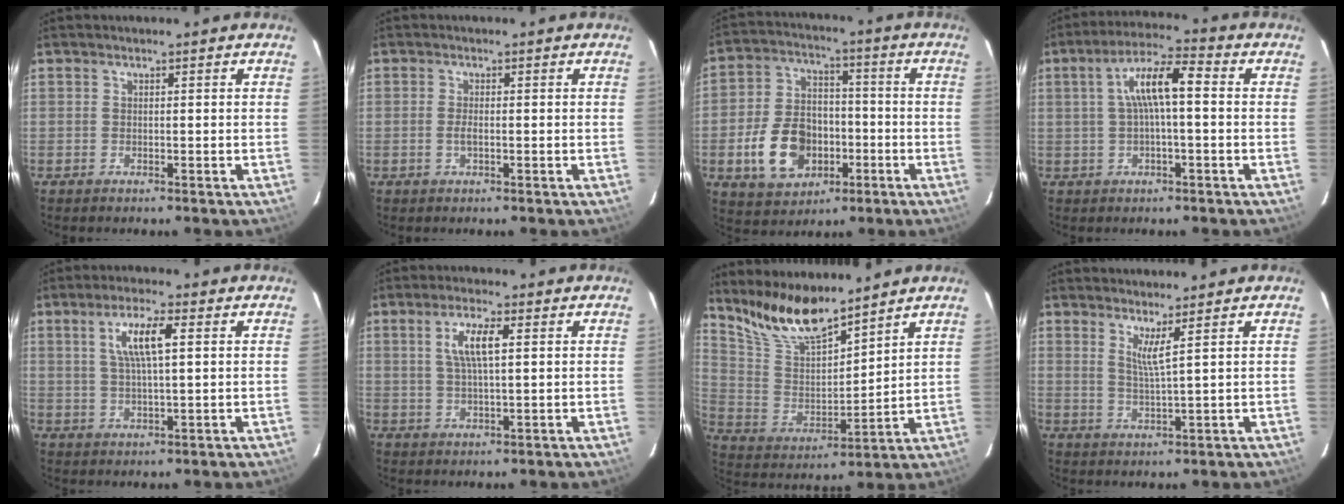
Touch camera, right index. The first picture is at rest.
{"total": 1.2, "force": [-0.4, 0.3, 1.1], "torque": [-0.025, -0.001, -0.008]}
{"total": 14.0, "force": [-4.7, 9.8, 8.7], "torque": [-0.203, 0.013, -0.066]}
{"total": 8.2, "force": [0.6, 1.8, 8.0], "torque": [-0.150, 0.020, 0.012]}
{"total": 6.9, "force": [2.1, 1.2, 6.4], "torque": [-0.120, 0.004, 0.040]}
{"total": 5.8, "force": [1.7, 1.3, 5.4], "torque": [-0.102, 0.004, 0.032]}
{"total": 13.9, "force": [11.6, 3.1, 6.9], "torque": [-0.146, 0.001, 0.231]}
{"total": 3.3, "force": [2.1, -0.8, 2.4], "torque": [-0.049, -0.015, 0.033]}